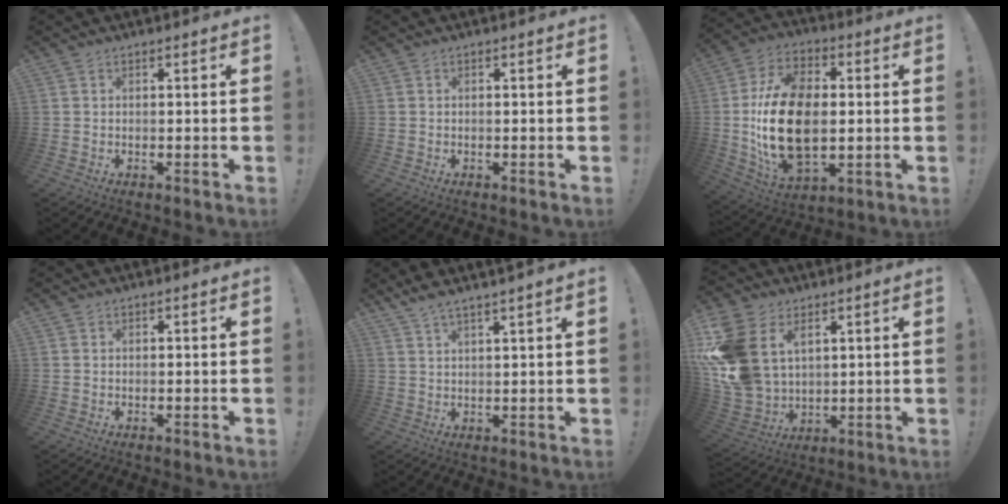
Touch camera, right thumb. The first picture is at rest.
{"total": 0.0}
{"total": 23.7, "force": [-0.7, 14.5, 18.8], "torque": [-0.378, -0.001, -0.004]}
{"total": 0.0}
{"total": 4.1, "force": [3.2, -0.7, 2.4], "torque": [-0.056, -0.011, 0.057]}
{"total": 17.1, "force": [5.6, 12.8, 9.9], "torque": [-0.215, -0.027, 0.107]}